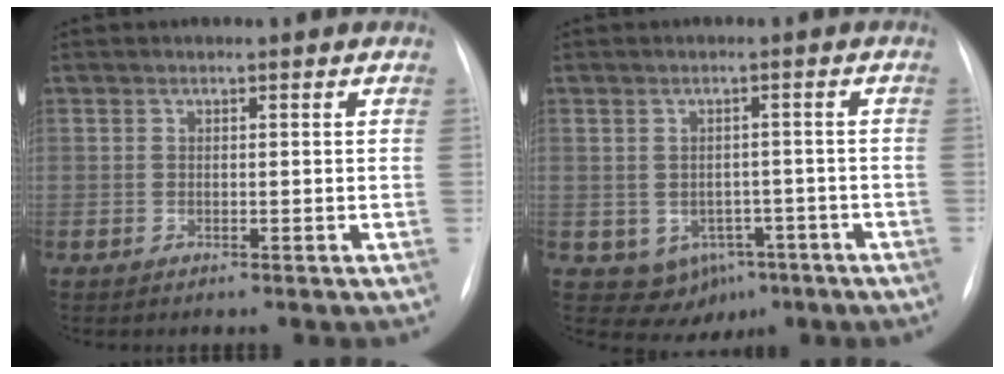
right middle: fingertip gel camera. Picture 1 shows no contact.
{"total": 6.6, "force": [-3.0, 5.3, 2.6], "torque": [-0.034, 0.014, -0.025]}